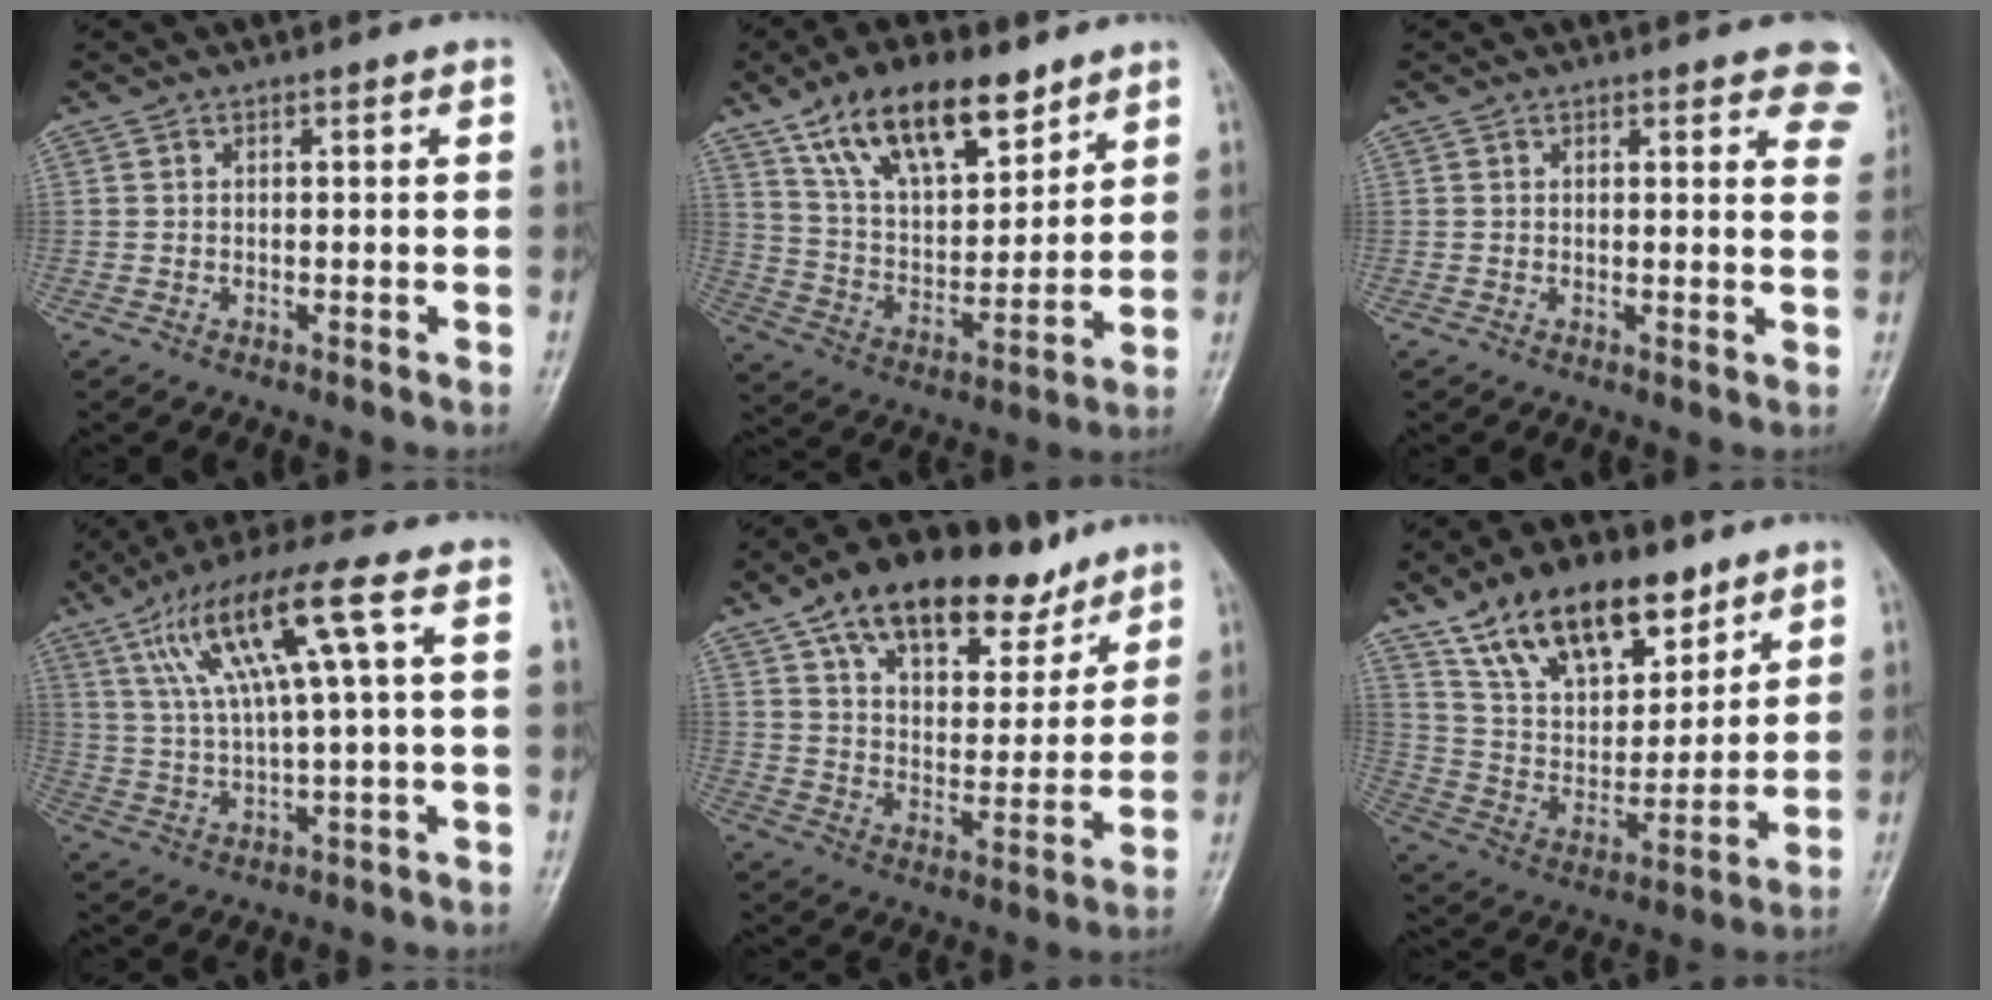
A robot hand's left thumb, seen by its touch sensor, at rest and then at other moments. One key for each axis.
{"total": 18.0, "fx": 11.5, "fy": 8.2, "fz": 11.2, "tx": -0.149, "ty": -0.050, "tz": 0.209}
{"total": 6.9, "fx": 4.8, "fy": 2.4, "fz": 4.4, "tx": -0.021, "ty": -0.016, "tz": 0.042}
{"total": 13.3, "fx": 4.7, "fy": 1.4, "fz": 12.4, "tx": -0.249, "ty": 0.012, "tz": 0.088}
{"total": 19.4, "fx": 12.7, "fy": 9.7, "fz": 11.1, "tx": -0.132, "ty": -0.034, "tz": 0.208}
{"total": 19.5, "fx": 12.5, "fy": 9.9, "fz": 11.2, "tx": -0.141, "ty": -0.046, "tz": 0.228}